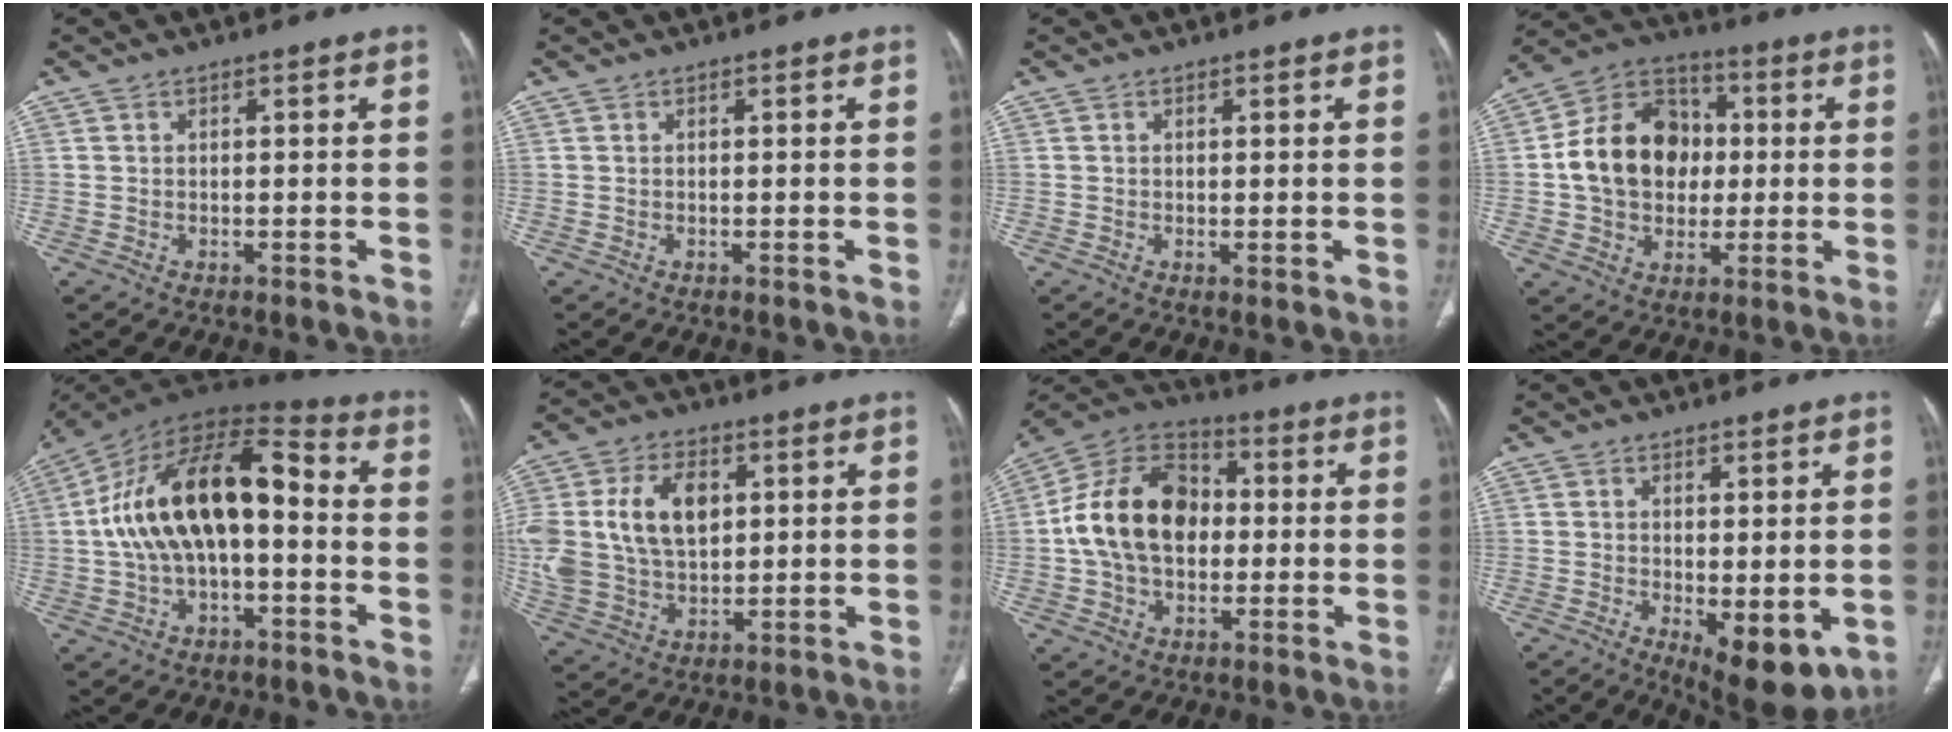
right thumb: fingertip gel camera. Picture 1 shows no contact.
{"total": 0.0}
{"total": 0.7, "force": [0.0, 0.2, 0.7], "torque": [-0.018, -0.006, 0.003]}
{"total": 16.9, "force": [0.6, 13.4, 10.3], "torque": [-0.144, 0.028, 0.009]}
{"total": 19.7, "force": [-0.5, 10.1, 17.0], "torque": [-0.298, 0.054, -0.012]}
{"total": 18.6, "force": [3.6, 12.7, 13.1], "torque": [-0.272, 0.001, 0.078]}
{"total": 17.2, "force": [0.2, 11.8, 12.5], "torque": [-0.213, 0.032, -0.006]}
{"total": 9.1, "force": [-2.1, 3.6, 8.0], "torque": [-0.106, -0.023, -0.018]}